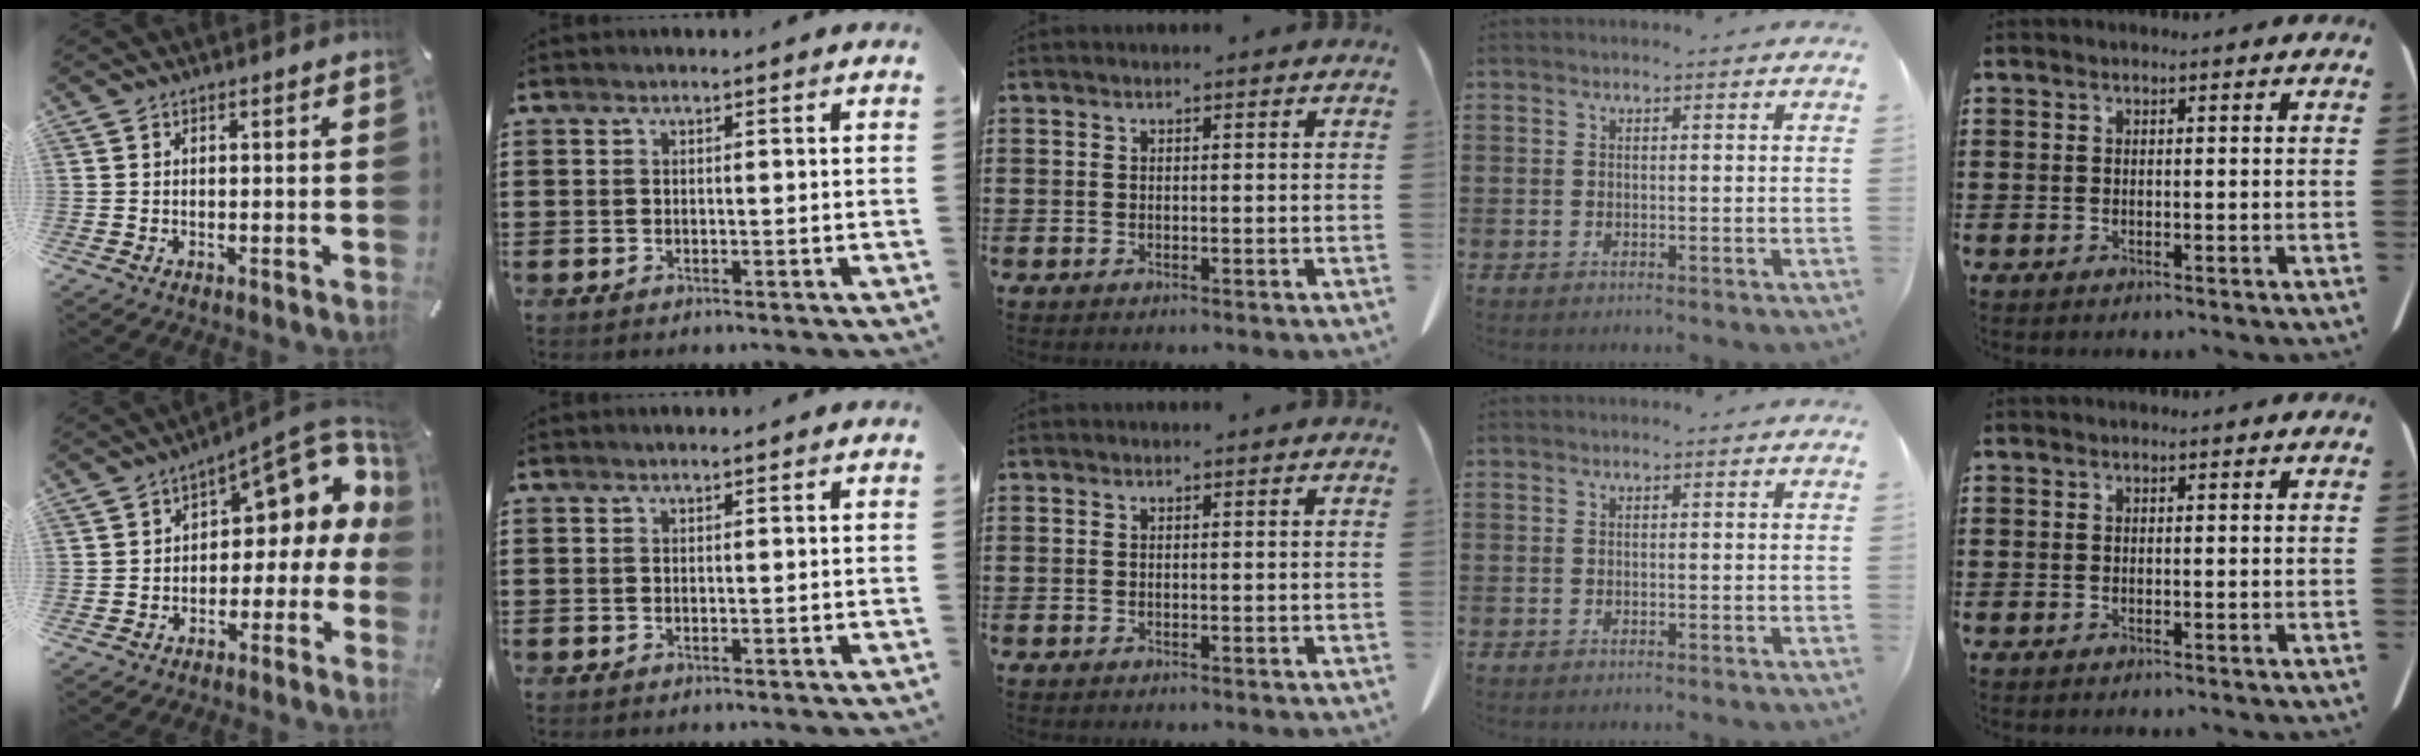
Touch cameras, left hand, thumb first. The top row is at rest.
{"thumb": {"total": 11.3, "force": [5.8, 5.7, 7.9], "torque": [-0.097, -0.050, 0.096]}}